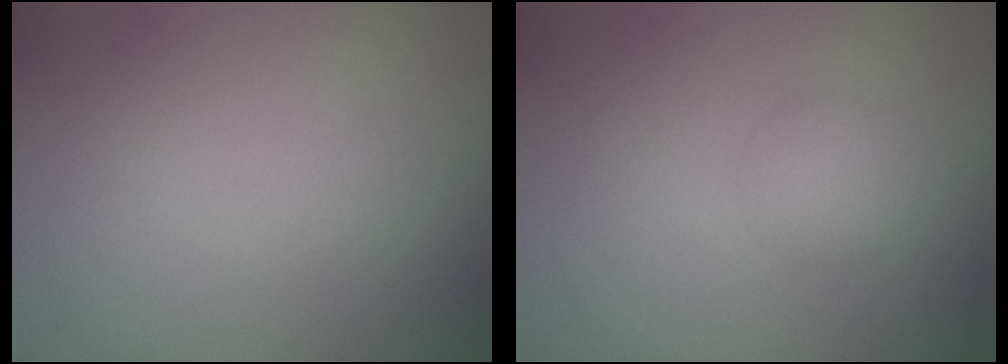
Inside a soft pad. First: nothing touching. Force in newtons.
{"total": 1.9, "press": 1.9, "slide": 0.0}